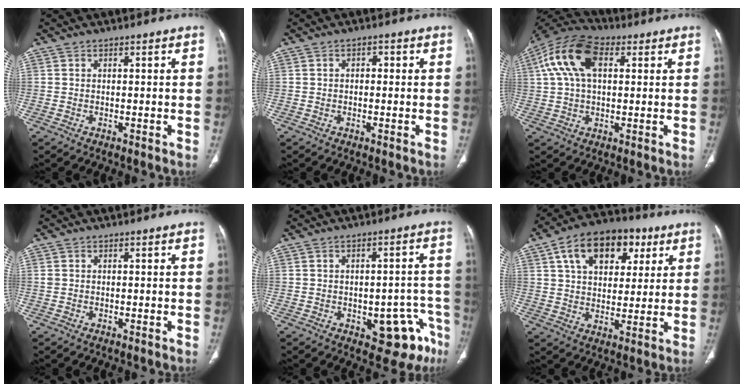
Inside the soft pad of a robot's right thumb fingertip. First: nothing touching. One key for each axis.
{"total": 1.3, "fx": 0.1, "fy": 0.9, "fz": 0.9, "tx": -0.008, "ty": 0.006, "tz": -0.002}
{"total": 13.7, "fx": 3.9, "fy": 7.8, "fz": 10.5, "tx": -0.208, "ty": 0.028, "tz": 0.067}
{"total": 0.6, "fx": 0.1, "fy": 0.5, "fz": 0.2, "tx": 0.002, "ty": 0.002, "tz": 0.003}
{"total": 10.9, "fx": -4.9, "fy": 5.6, "fz": 7.9, "tx": -0.055, "ty": 0.037, "tz": -0.053}
{"total": 16.6, "fx": 7.1, "fy": 10.6, "fz": 10.7, "tx": -0.135, "ty": 0.001, "tz": 0.111}